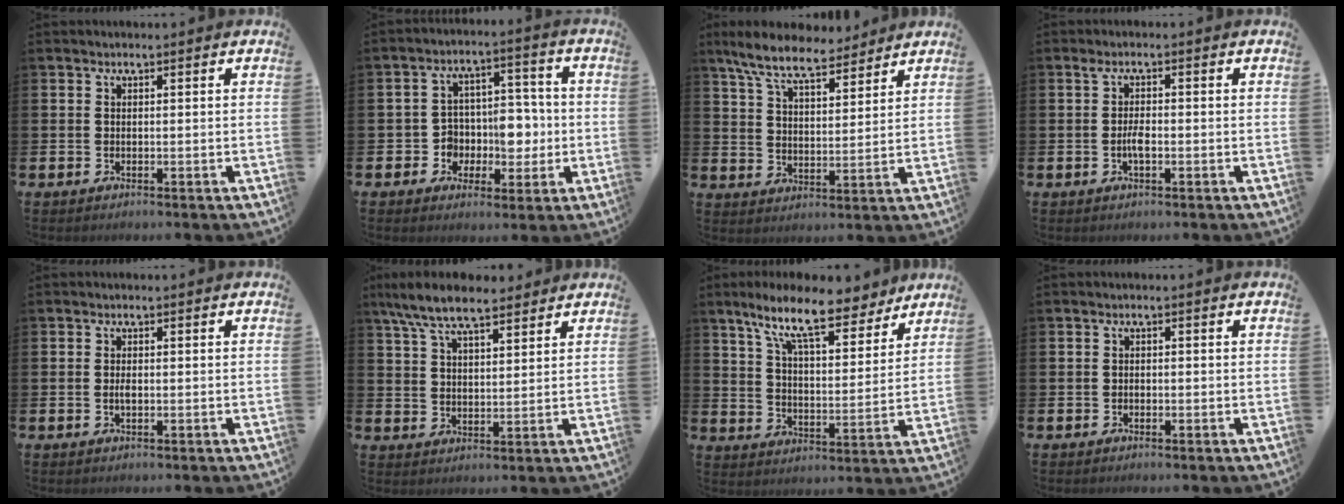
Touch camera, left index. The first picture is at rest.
{"total": 6.4, "force": [-0.9, 5.6, 2.8], "torque": [-0.057, 0.007, -0.019]}
{"total": 8.7, "force": [7.7, 2.1, 3.3], "torque": [-0.098, -0.027, 0.141]}
{"total": 2.5, "force": [-0.3, 0.8, 2.3], "torque": [-0.043, 0.002, -0.007]}
{"total": 1.3, "force": [-0.3, 0.5, 1.1], "torque": [-0.020, 0.001, -0.006]}
{"total": 8.1, "force": [7.1, 2.0, 3.3], "torque": [-0.084, -0.020, 0.130]}
{"total": 12.1, "force": [9.6, 3.1, 6.8], "torque": [-0.142, -0.042, 0.165]}
{"total": 0.7, "force": [-0.4, 0.5, 0.2], "torque": [-0.011, 0.005, -0.008]}